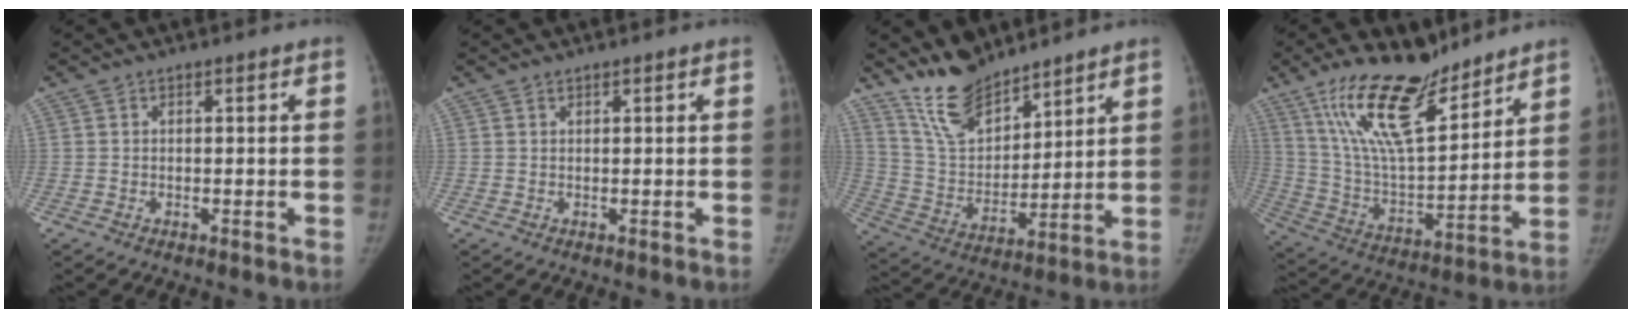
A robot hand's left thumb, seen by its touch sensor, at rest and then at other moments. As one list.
[{"total": 0.0}, {"total": 12.2, "force": [10.4, 4.8, 4.2], "torque": [-0.051, -0.067, 0.211]}, {"total": 19.7, "force": [13.9, 6.8, 12.2], "torque": [-0.187, -0.076, 0.260]}]